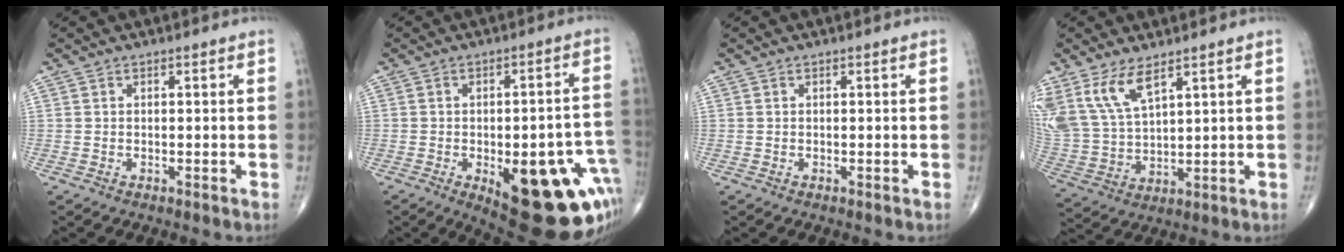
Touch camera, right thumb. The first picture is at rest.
{"total": 24.4, "force": [-8.0, 9.3, 21.0], "torque": [-0.195, 0.015, -0.079]}
{"total": 0.0}
{"total": 11.1, "force": [6.8, 4.6, 7.5], "torque": [-0.154, -0.025, 0.155]}